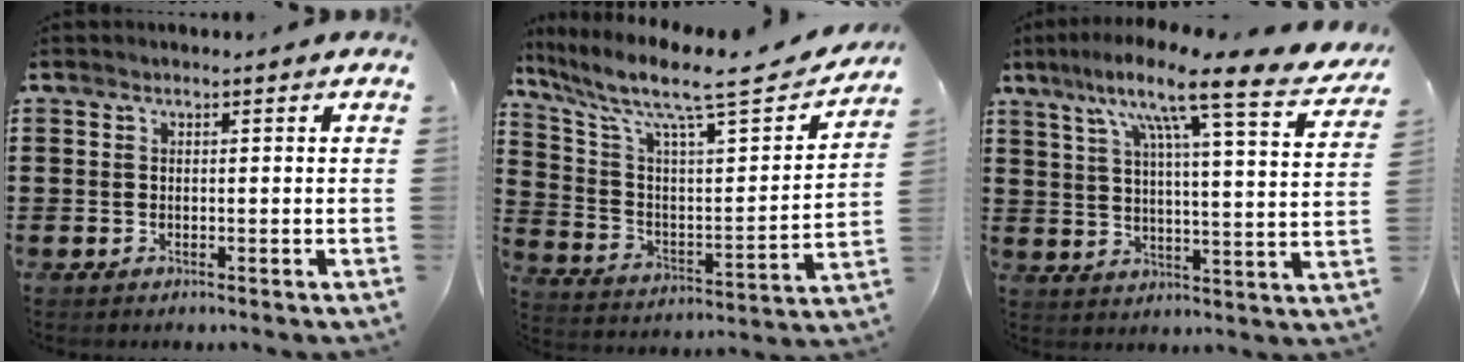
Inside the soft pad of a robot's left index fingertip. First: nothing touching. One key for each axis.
{"total": 10.2, "fx": 7.8, "fy": 1.5, "fz": 6.4, "tx": -0.149, "ty": -0.058, "tz": 0.122}
{"total": 11.6, "fx": 8.8, "fy": 0.4, "fz": 7.5, "tx": -0.155, "ty": -0.055, "tz": 0.133}